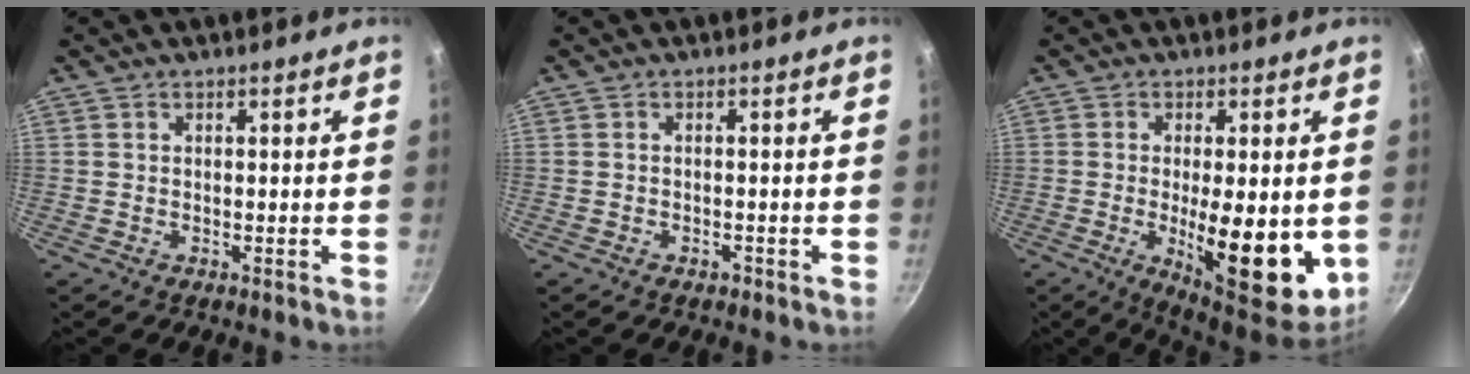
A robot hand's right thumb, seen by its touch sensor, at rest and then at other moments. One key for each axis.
{"total": 1.0, "fx": -0.7, "fy": 0.5, "fz": 0.4, "tx": -0.007, "ty": 0.008, "tz": -0.008}
{"total": 15.7, "fx": -2.3, "fy": 5.5, "fz": 14.5, "tx": -0.188, "ty": -0.009, "tz": -0.022}